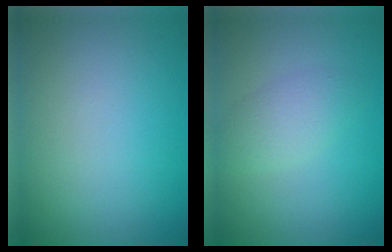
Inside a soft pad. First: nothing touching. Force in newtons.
{"total": 2.4, "press": 2.4, "slide": 0.1}